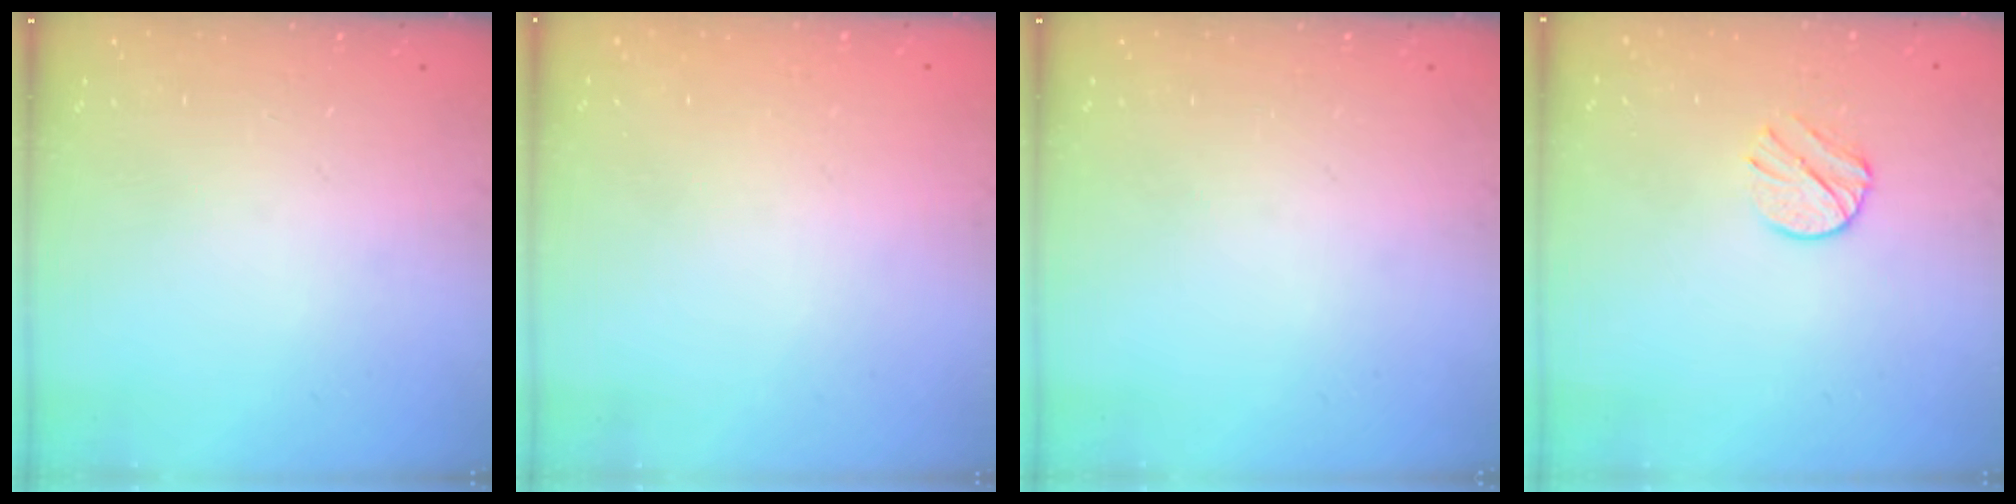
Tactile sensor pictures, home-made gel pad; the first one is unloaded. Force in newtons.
{"total": 0.0}
{"total": 0.0}
{"total": 7.5, "press": 7.5, "slide": 1.1}